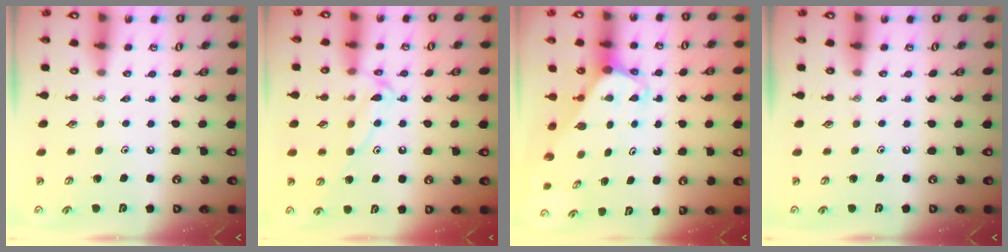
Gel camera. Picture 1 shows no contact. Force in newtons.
{"total": 11.5, "press": 11.5, "slide": 0.7}
{"total": 2.5, "press": 2.5, "slide": 0.2}
{"total": 0.0}